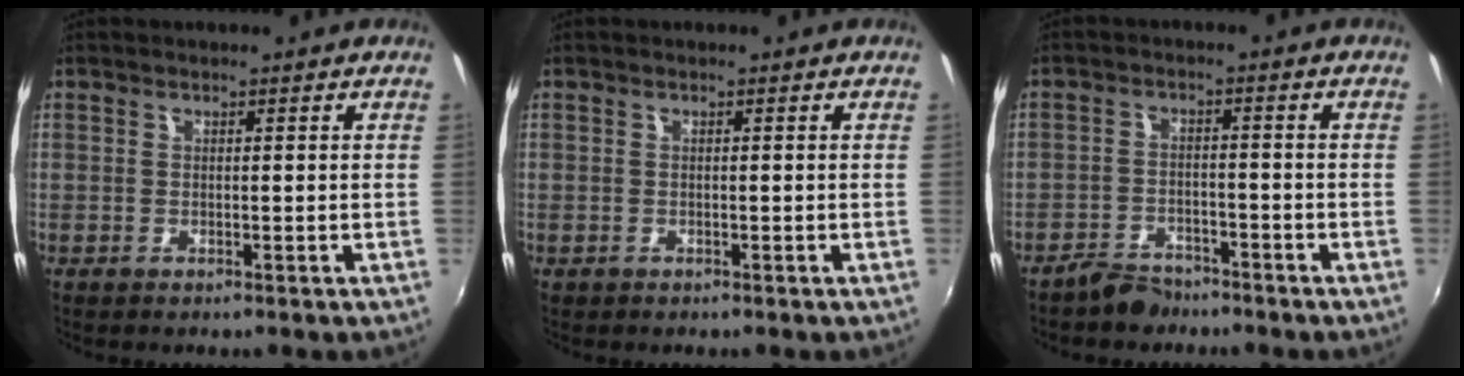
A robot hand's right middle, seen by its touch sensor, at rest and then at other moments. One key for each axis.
{"total": 0.0}
{"total": 4.7, "fx": -4.2, "fy": 2.0, "fz": 1.0, "tx": -0.037, "ty": 0.007, "tz": -0.068}